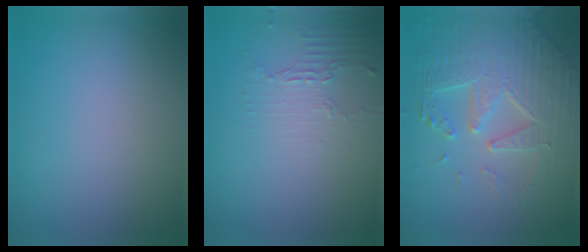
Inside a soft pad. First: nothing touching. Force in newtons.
{"total": 1.9, "press": 1.4, "slide": 1.3}
{"total": 6.7, "press": 5.5, "slide": 3.8}